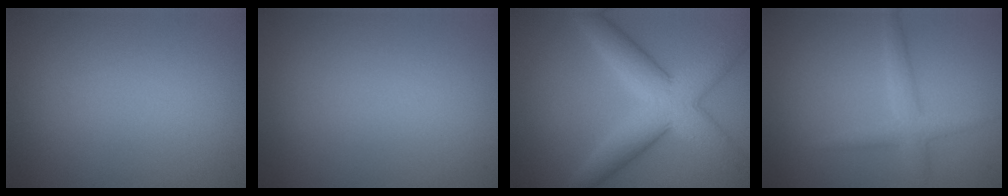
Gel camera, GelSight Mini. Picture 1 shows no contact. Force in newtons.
{"total": 0.0}
{"total": 7.4, "press": 7.3, "slide": 0.5}
{"total": 2.3, "press": 2.3, "slide": 0.1}